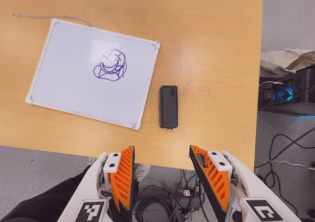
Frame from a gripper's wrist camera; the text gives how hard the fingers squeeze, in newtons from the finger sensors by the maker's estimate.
{"total": 0.0}